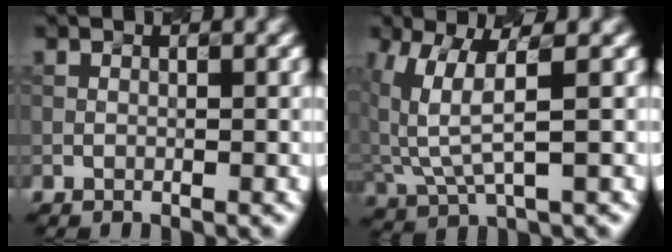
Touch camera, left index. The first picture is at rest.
{"total": 4.9, "force": [1.6, 1.7, 4.3], "torque": [-0.120, -0.001, 0.041]}